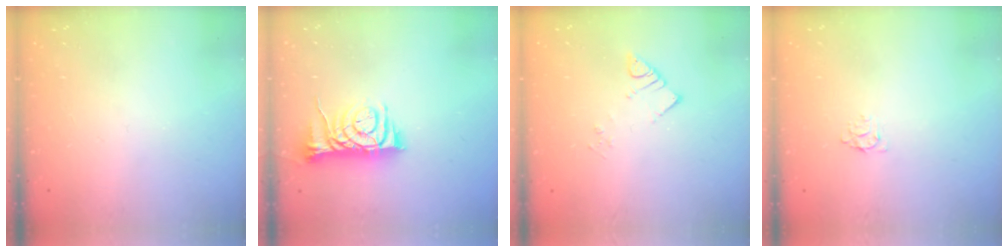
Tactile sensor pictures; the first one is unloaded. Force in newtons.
{"total": 8.0, "press": 8.0, "slide": 0.1}
{"total": 3.3, "press": 3.3, "slide": 0.1}
{"total": 3.6, "press": 3.5, "slide": 0.4}